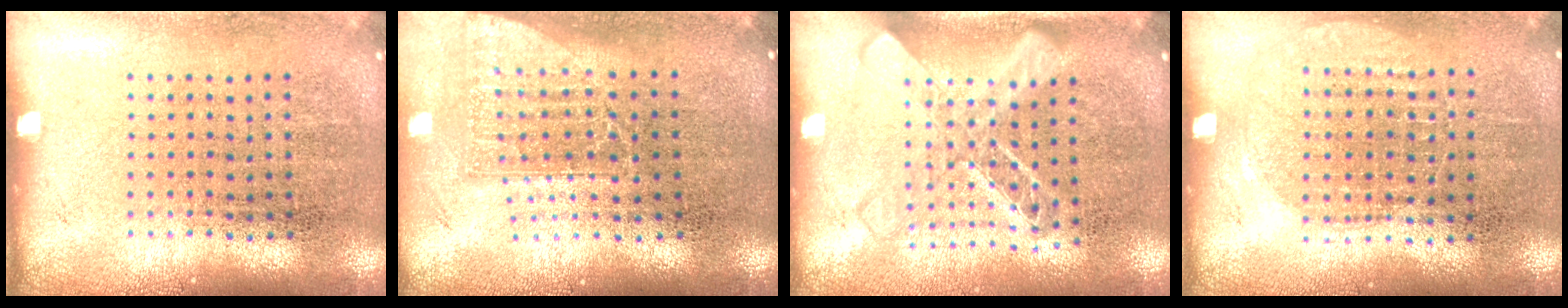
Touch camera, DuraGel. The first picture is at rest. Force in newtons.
{"total": 1.7, "press": 1.3, "slide": 1.1}
{"total": 1.7, "press": 1.4, "slide": 1.0}
{"total": 1.0, "press": 0.9, "slide": 0.3}